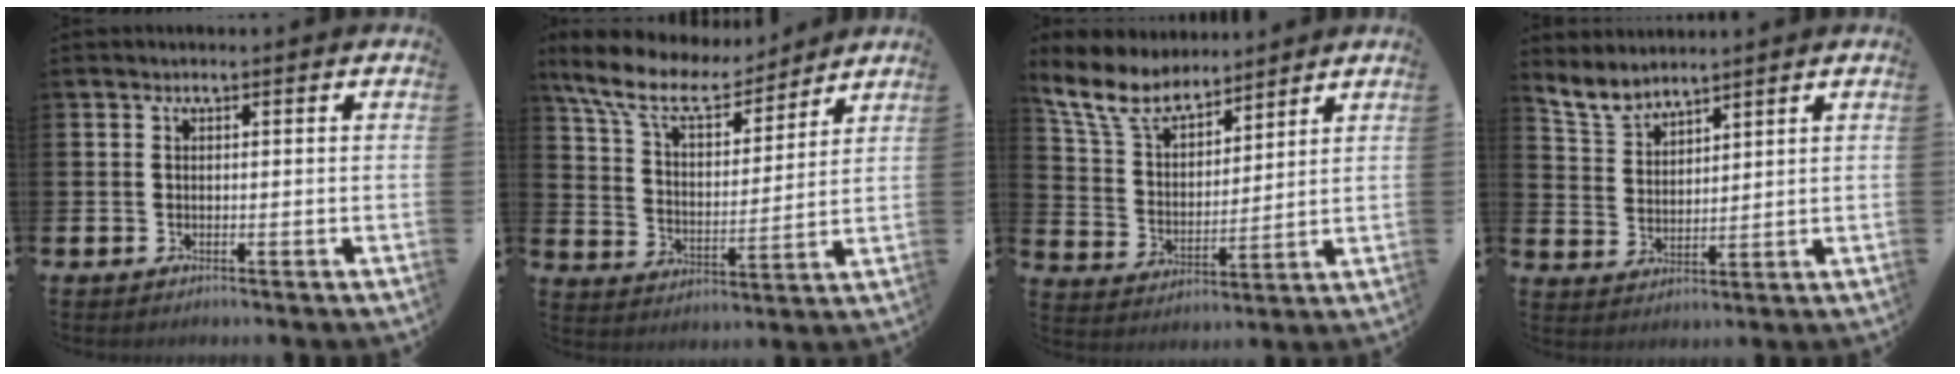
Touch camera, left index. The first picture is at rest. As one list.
[{"total": 11.0, "force": [9.4, 3.5, 4.4], "torque": [-0.132, -0.049, 0.167]}, {"total": 8.6, "force": [7.6, 3.2, 2.7], "torque": [-0.093, -0.036, 0.138]}, {"total": 4.8, "force": [4.6, 1.0, 0.7], "torque": [-0.036, -0.020, 0.085]}]